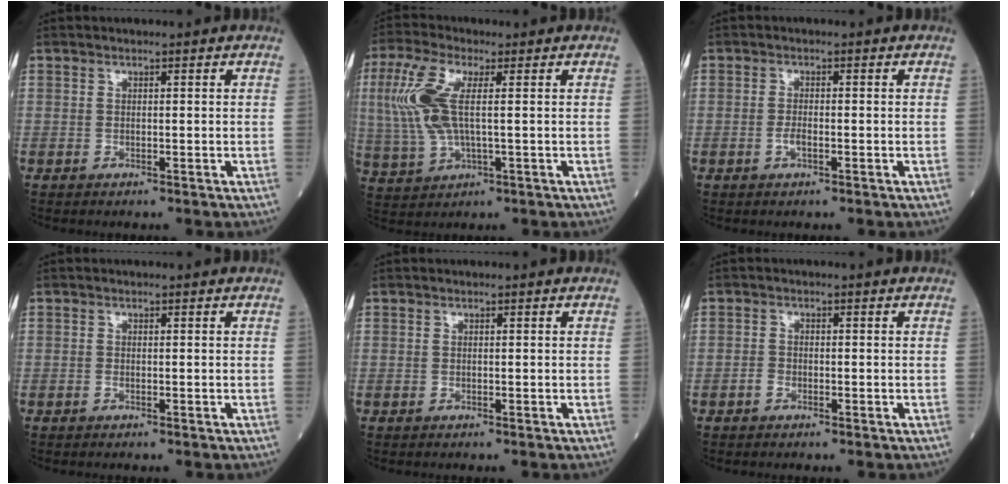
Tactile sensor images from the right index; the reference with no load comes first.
{"total": 9.7, "force": [1.4, 3.2, 9.0], "torque": [-0.229, 0.008, 0.029]}
{"total": 1.7, "force": [-0.7, 0.5, 1.5], "torque": [-0.030, 0.001, -0.013]}
{"total": 0.0}
{"total": 0.0}
{"total": 1.1, "force": [-0.6, 0.7, 0.5], "torque": [-0.008, 0.004, -0.012]}